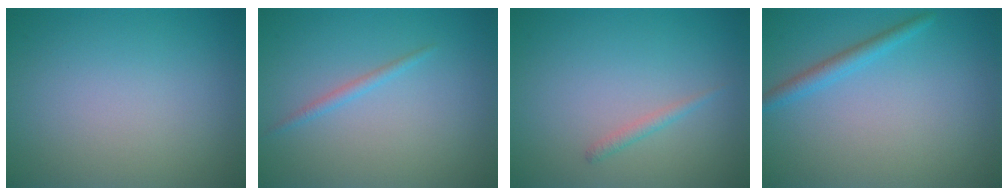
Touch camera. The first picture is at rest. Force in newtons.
{"total": 1.0, "press": 1.0, "slide": 0.0}
{"total": 0.9, "press": 0.9, "slide": 0.0}
{"total": 1.8, "press": 1.8, "slide": 0.1}